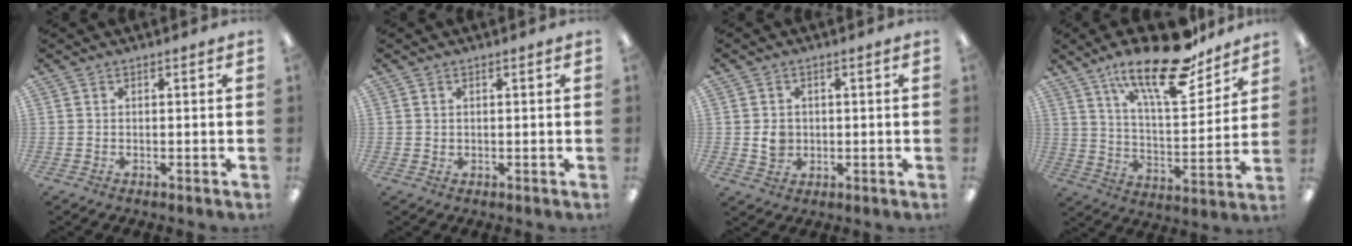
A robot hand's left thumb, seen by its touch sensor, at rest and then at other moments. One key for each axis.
{"total": 0.7, "fx": 0.4, "fy": 0.5, "fz": 0.0, "tx": 0.000, "ty": 0.001, "tz": 0.008}
{"total": 4.0, "fx": 0.2, "fy": 3.5, "fz": 1.9, "tx": -0.021, "ty": 0.000, "tz": 0.002}
{"total": 21.7, "fx": 15.3, "fy": 7.3, "fz": 13.6, "tx": -0.221, "ty": -0.092, "tz": 0.256}